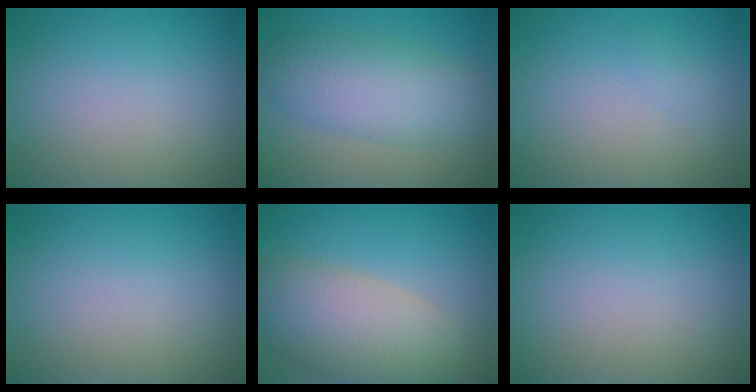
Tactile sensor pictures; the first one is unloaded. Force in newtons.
{"total": 6.0, "press": 6.0, "slide": 0.2}
{"total": 0.5, "press": 0.5, "slide": 0.0}
{"total": 0.0}
{"total": 7.8, "press": 7.8, "slide": 0.5}
{"total": 0.0}